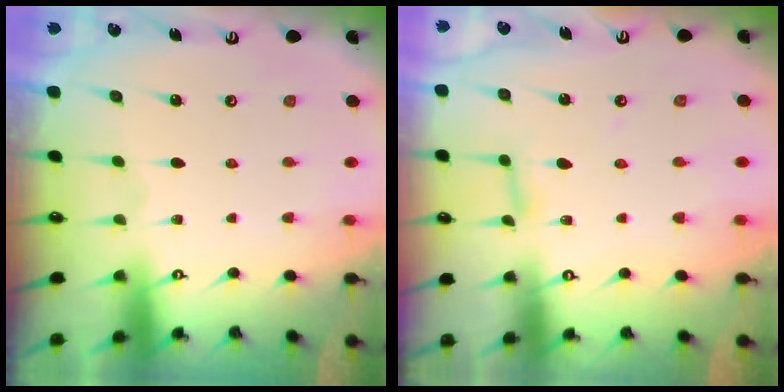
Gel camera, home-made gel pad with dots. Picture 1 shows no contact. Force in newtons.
{"total": 2.8, "press": 2.8, "slide": 0.2}